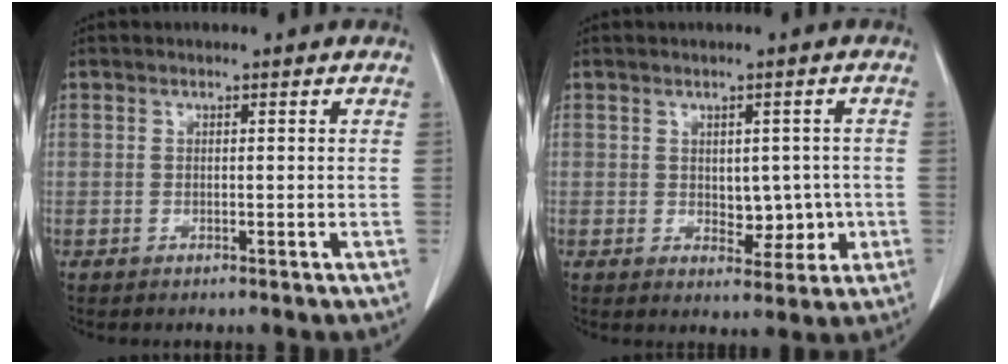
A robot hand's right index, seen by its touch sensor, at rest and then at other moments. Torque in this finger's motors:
{"motor_torque": [0.09, 0.06, 0.07, 0.03]}